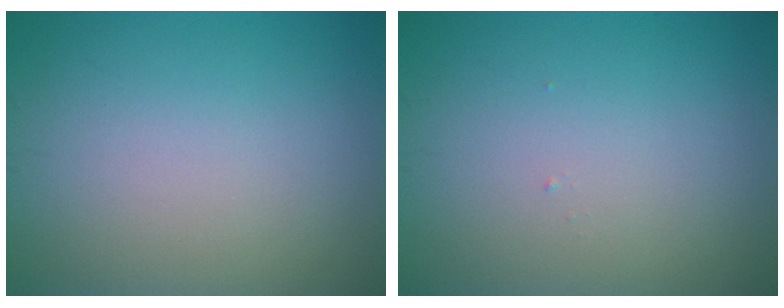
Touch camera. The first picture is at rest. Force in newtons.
{"total": 0.0}